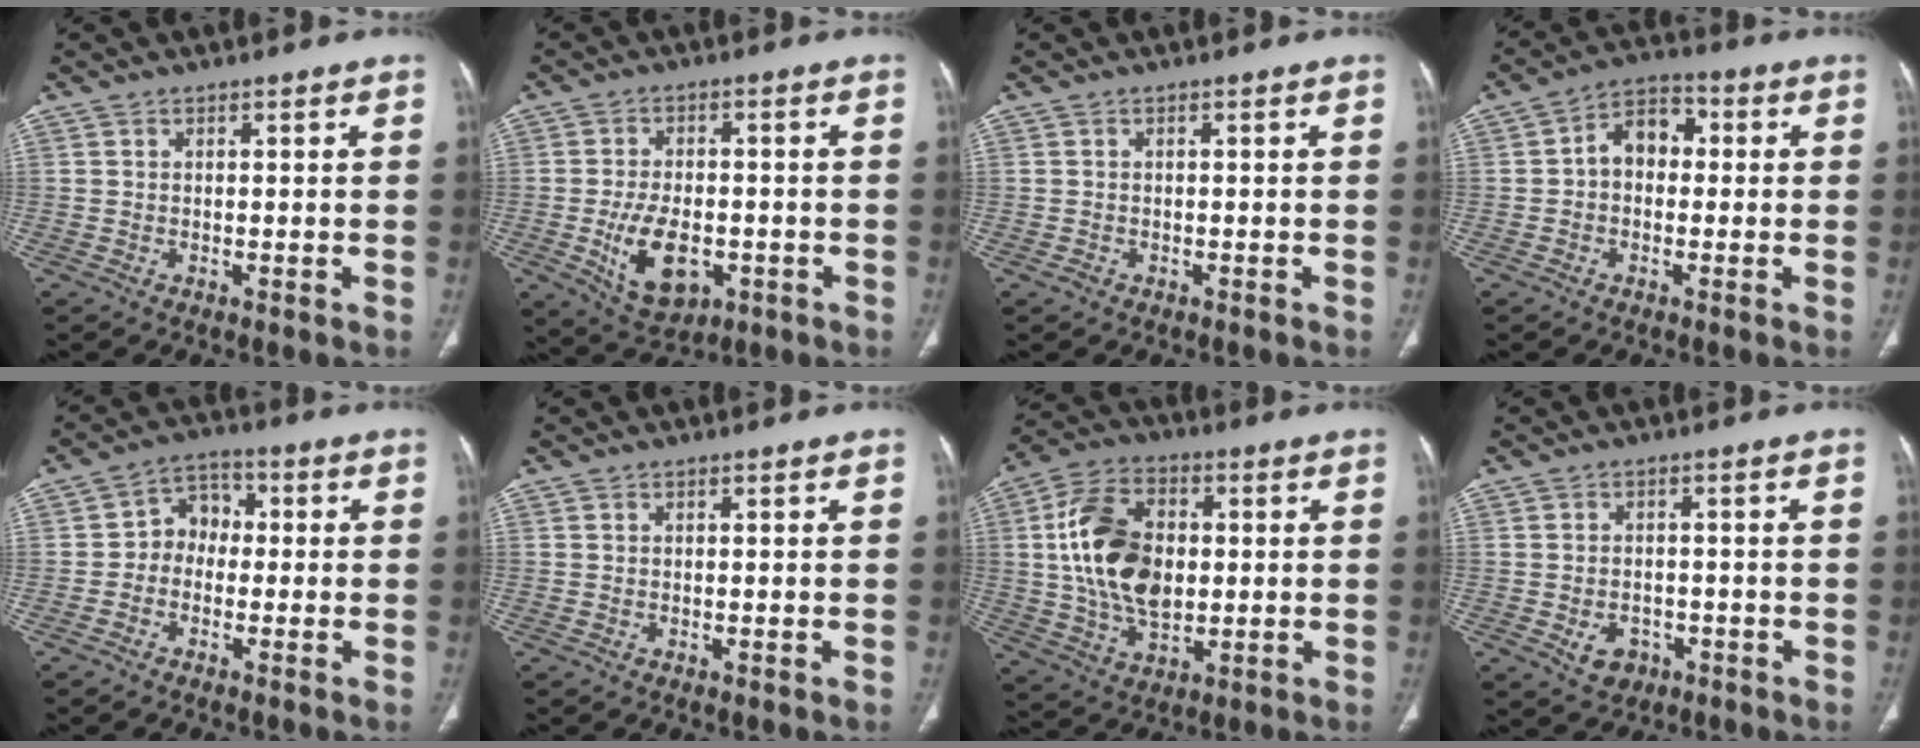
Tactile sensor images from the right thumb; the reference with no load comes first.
{"total": 10.6, "force": [-2.9, 6.2, 8.0], "torque": [-0.129, 0.003, -0.034]}
{"total": 0.7, "force": [-0.4, 0.5, 0.2], "torque": [-0.003, 0.002, -0.010]}
{"total": 7.3, "force": [0.2, 5.3, 5.0], "torque": [-0.056, 0.027, -0.010]}
{"total": 5.0, "force": [-0.9, 4.1, 2.7], "torque": [-0.020, 0.025, -0.032]}
{"total": 0.0}
{"total": 17.0, "force": [1.4, 10.9, 13.0], "torque": [-0.226, 0.007, 0.027]}
{"total": 4.4, "force": [-1.8, 3.4, 2.2], "torque": [-0.026, 0.010, -0.019]}